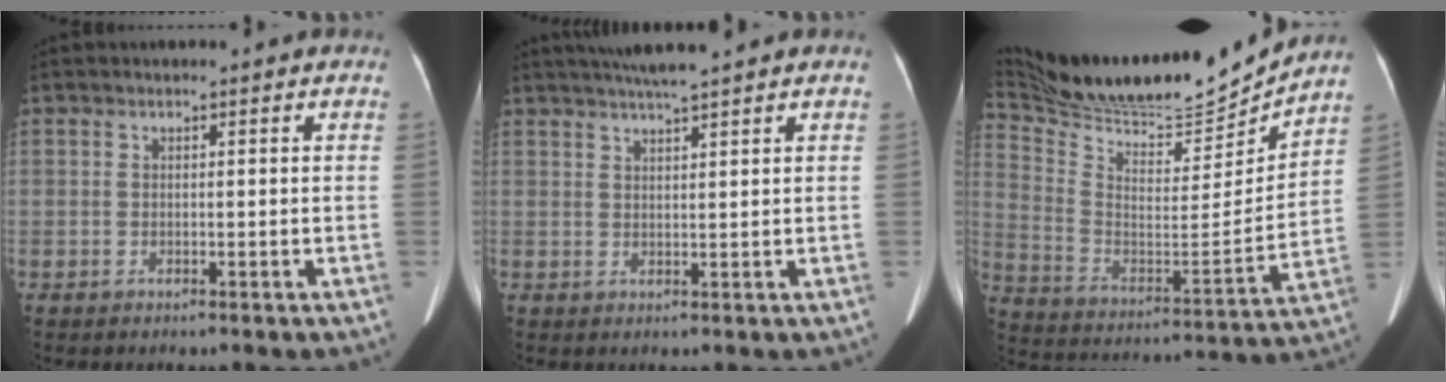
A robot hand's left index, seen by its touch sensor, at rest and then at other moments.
{"total": 5.1, "force": [4.3, -0.8, 2.5], "torque": [-0.044, 0.015, 0.074]}
{"total": 24.3, "force": [22.7, 2.9, 8.1], "torque": [-0.163, -0.036, 0.363]}